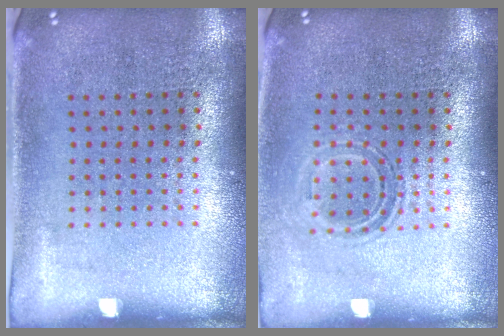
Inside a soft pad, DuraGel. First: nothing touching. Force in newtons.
{"total": 1.3, "press": 1.1, "slide": 0.7}